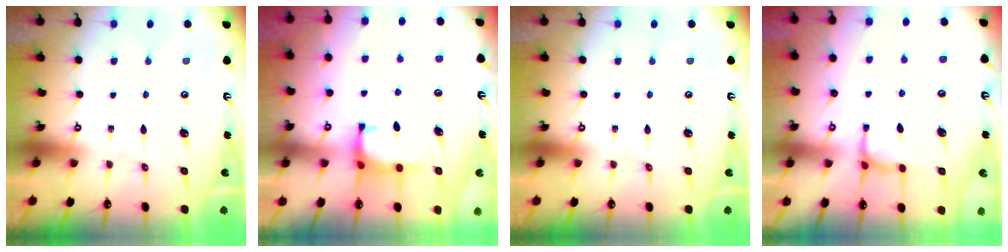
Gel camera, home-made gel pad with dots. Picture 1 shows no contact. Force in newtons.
{"total": 0.5, "press": 0.4, "slide": 0.3}
{"total": 0.0}
{"total": 1.7, "press": 1.6, "slide": 0.4}